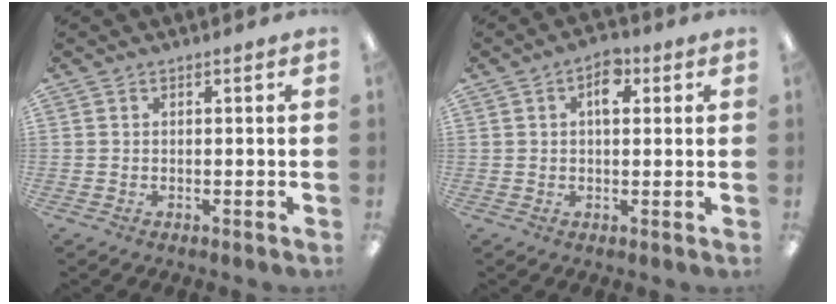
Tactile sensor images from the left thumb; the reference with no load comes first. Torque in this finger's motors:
{"motor_torque": [-0.13, 0.26, -0.42, 0.24, 0.05]}